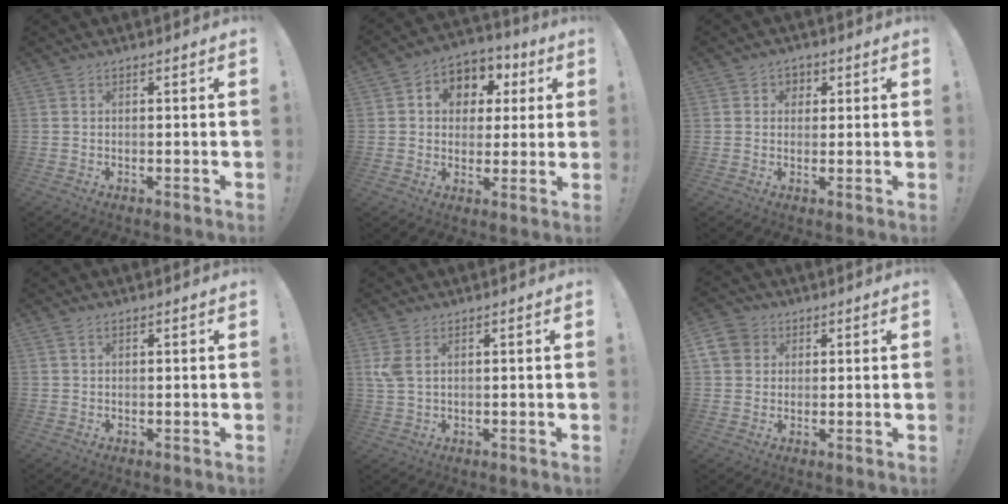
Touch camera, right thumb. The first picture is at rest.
{"total": 8.7, "force": [1.5, 7.8, 3.4], "torque": [-0.049, -0.006, 0.033]}
{"total": 2.9, "force": [0.4, 2.7, 0.9], "torque": [-0.008, 0.000, 0.005]}
{"total": 1.1, "force": [0.5, 0.6, 0.8], "torque": [-0.015, 0.002, 0.009]}
{"total": 4.3, "force": [1.8, 2.2, 3.3], "torque": [-0.071, -0.003, 0.033]}
{"total": 6.7, "force": [2.5, 5.8, 2.3], "torque": [-0.047, -0.006, 0.052]}